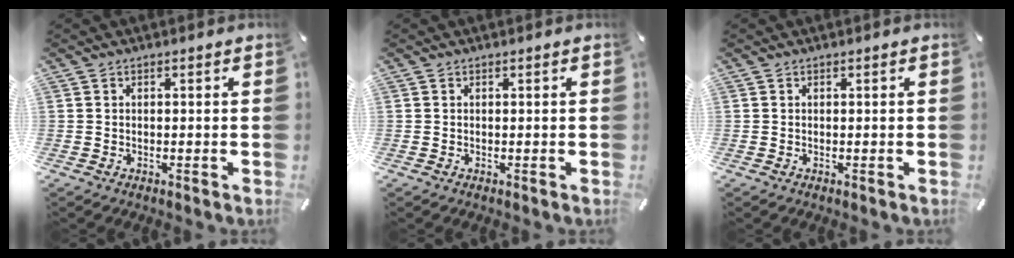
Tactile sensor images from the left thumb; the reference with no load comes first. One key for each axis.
{"total": 0.0}
{"total": 0.0}